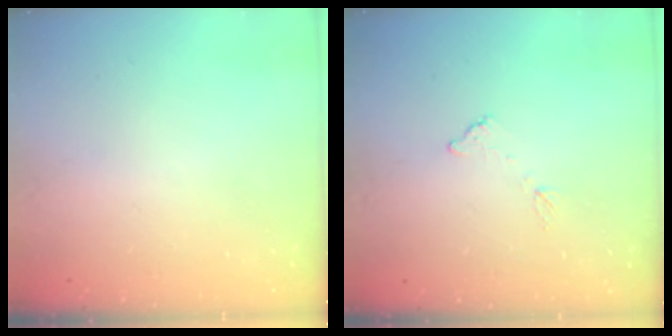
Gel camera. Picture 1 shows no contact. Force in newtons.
{"total": 5.9, "press": 5.9, "slide": 0.3}